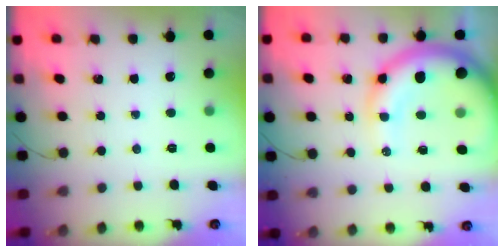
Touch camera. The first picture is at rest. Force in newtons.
{"total": 14.7, "press": 14.2, "slide": 3.8}